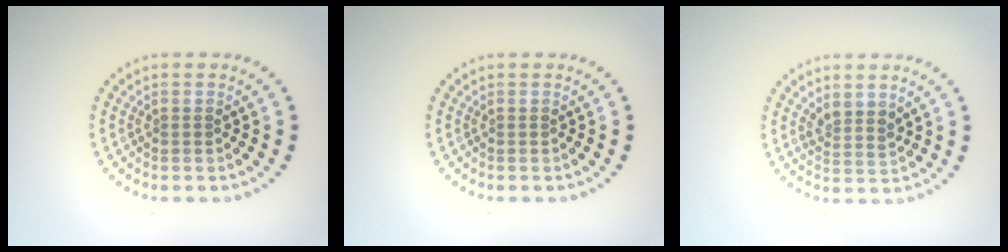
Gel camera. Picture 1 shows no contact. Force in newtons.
{"total": 0.0}
{"total": 1.9, "press": 1.5, "slide": 1.2}